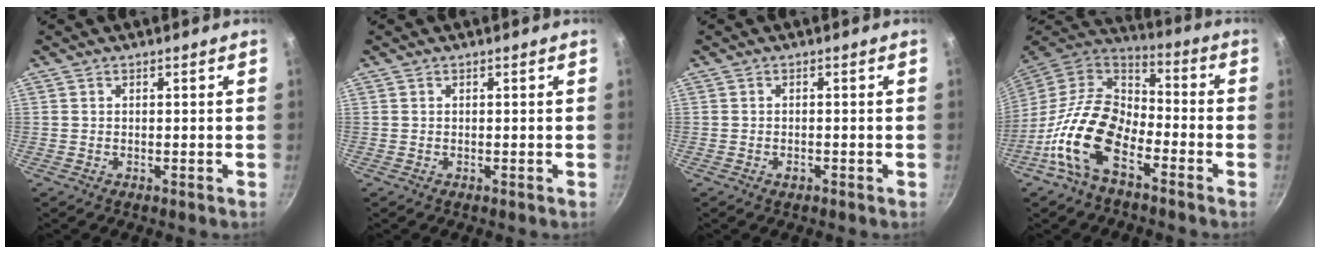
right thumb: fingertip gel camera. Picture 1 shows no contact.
{"total": 0.0}
{"total": 1.1, "force": [-0.6, 0.6, 0.6], "torque": [-0.013, 0.004, -0.011]}
{"total": 16.7, "force": [-7.6, 9.2, 11.7], "torque": [-0.205, 0.055, -0.165]}